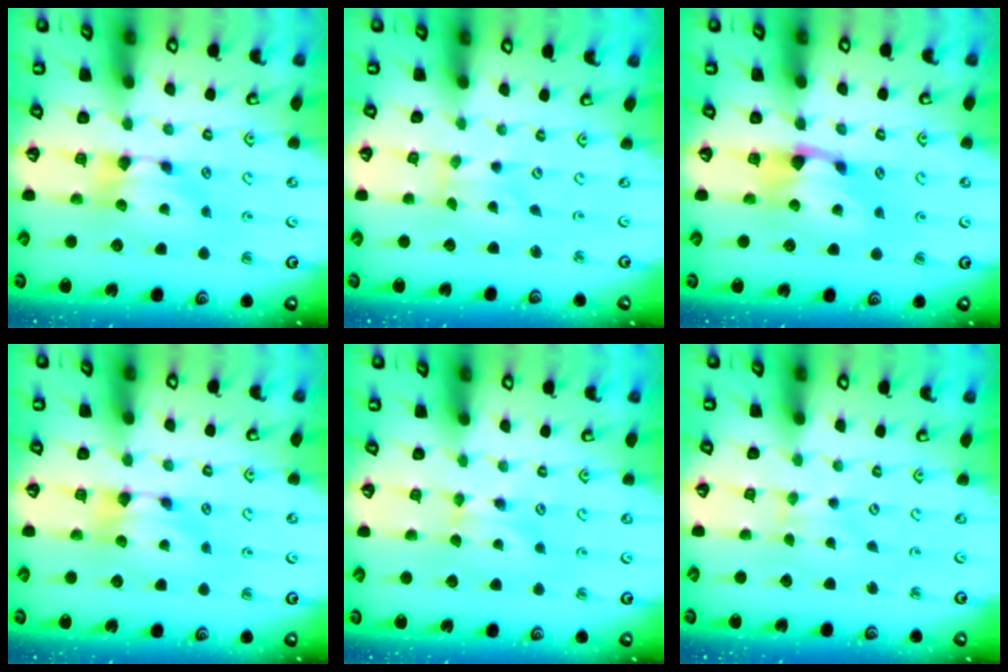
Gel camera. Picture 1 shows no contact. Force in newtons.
{"total": 3.4, "press": 3.4, "slide": 0.7}
{"total": 1.2, "press": 0.3, "slide": 1.2}
{"total": 0.0}
{"total": 0.9, "press": 0.8, "slide": 0.5}
{"total": 2.1, "press": 1.6, "slide": 1.4}